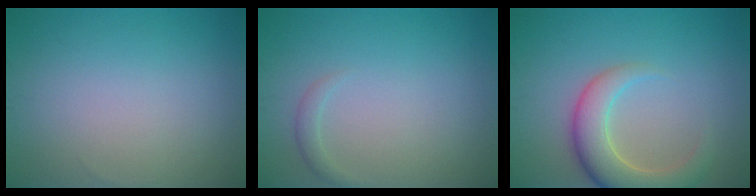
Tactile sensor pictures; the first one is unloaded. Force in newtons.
{"total": 1.0, "press": 1.0, "slide": 0.0}
{"total": 5.6, "press": 5.6, "slide": 0.6}